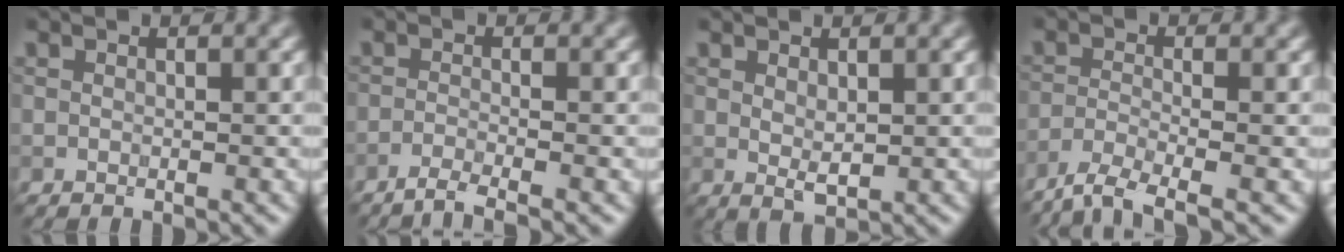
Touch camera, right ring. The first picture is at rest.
{"total": 2.6, "force": [-1.9, 0.3, 1.6], "torque": [-0.028, 0.001, -0.049]}
{"total": 1.8, "force": [0.4, 1.0, 1.4], "torque": [-0.030, -0.002, 0.010]}
{"total": 4.5, "force": [-3.6, 0.8, 2.6], "torque": [-0.050, -0.007, -0.078]}